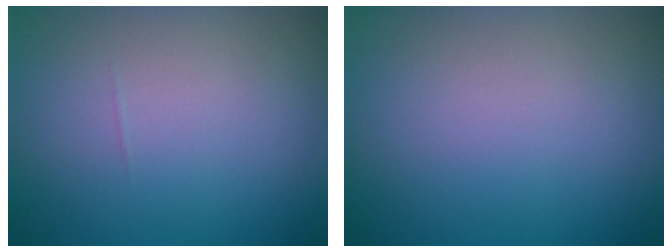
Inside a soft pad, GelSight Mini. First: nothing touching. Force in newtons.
{"total": 0.0}